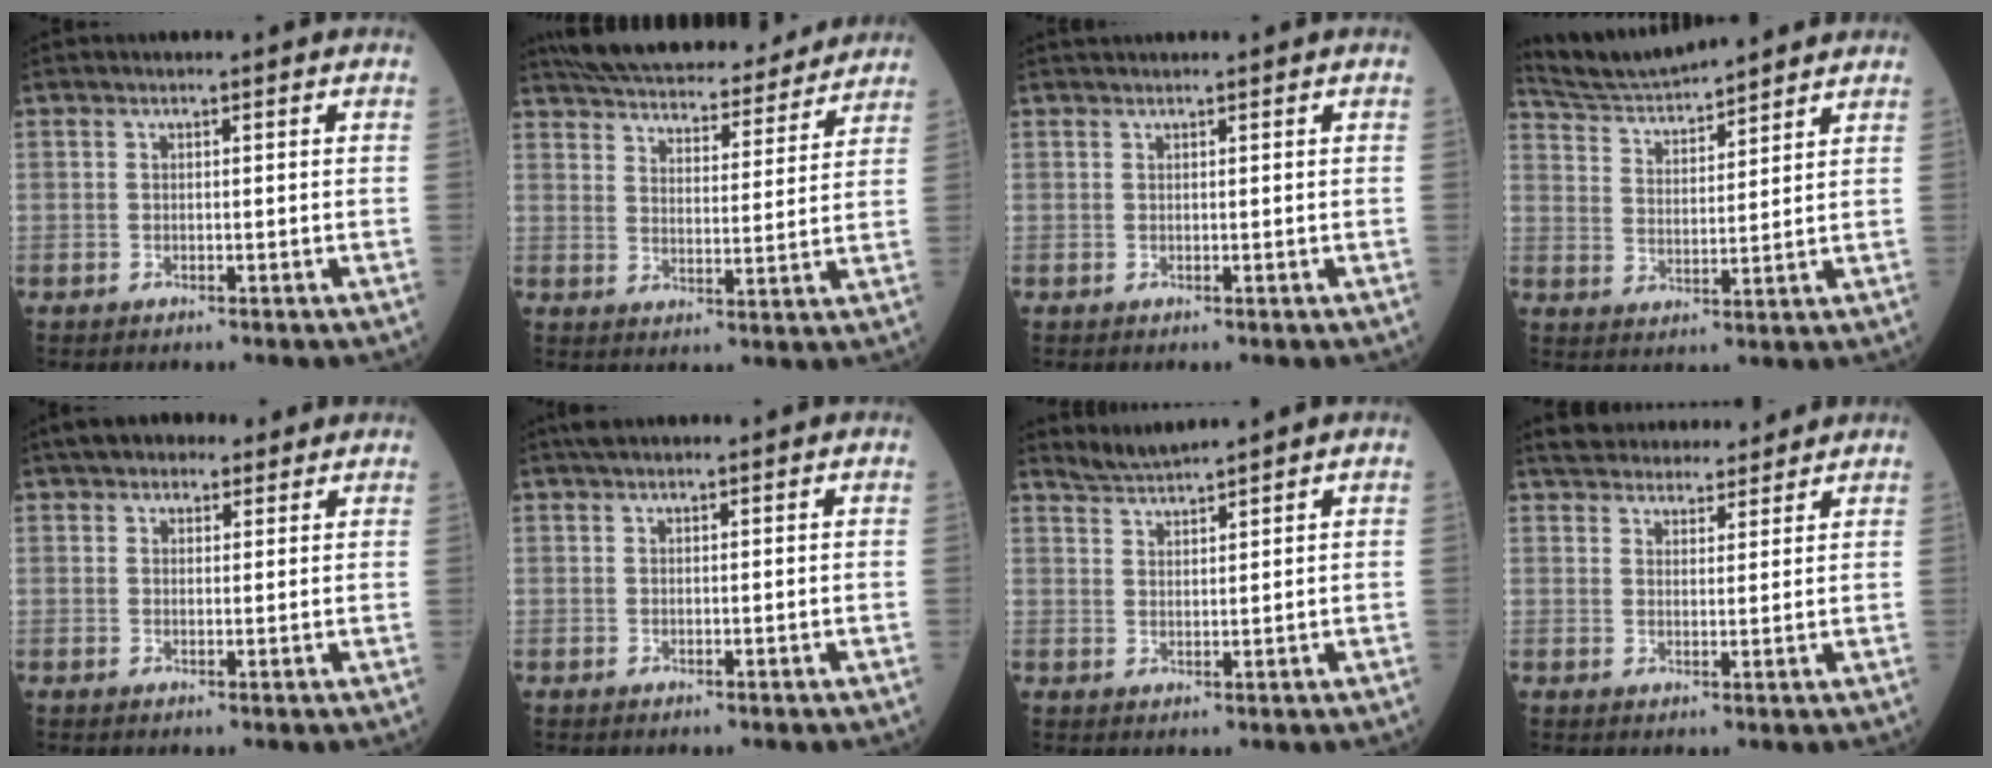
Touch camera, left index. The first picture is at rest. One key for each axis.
{"total": 21.5, "fx": 19.5, "fy": 4.8, "fz": 7.8, "tx": -0.129, "ty": 0.023, "tz": 0.271}
{"total": 1.2, "fx": 1.2, "fy": -0.1, "fz": 0.3, "tx": -0.006, "ty": 0.021, "tz": 0.027}
{"total": 12.4, "fx": 11.8, "fy": 1.3, "fz": 3.8, "tx": -0.078, "ty": 0.028, "tz": 0.203}
{"total": 6.1, "fx": 4.8, "fy": 2.9, "fz": 2.6, "tx": -0.030, "ty": 0.030, "tz": 0.076}
{"total": 1.8, "fx": 1.5, "fy": 0.5, "fz": 0.8, "tx": -0.016, "ty": 0.022, "tz": 0.027}
{"total": 3.2, "fx": 3.1, "fy": -0.8, "fz": 0.0, "tx": -0.007, "ty": 0.007, "tz": 0.067}
{"total": 12.1, "fx": 11.2, "fy": 3.1, "fz": 3.3, "tx": -0.043, "ty": 0.026, "tz": 0.166}